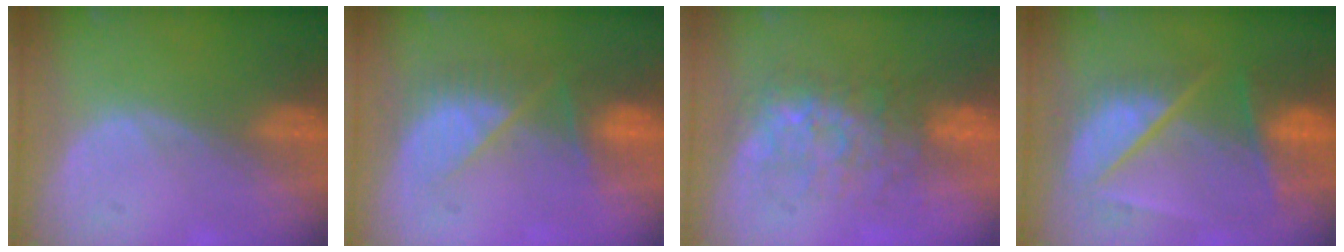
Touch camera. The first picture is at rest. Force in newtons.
{"total": 7.7, "press": 7.1, "slide": 3.1}
{"total": 7.7, "press": 7.4, "slide": 1.8}
{"total": 9.3, "press": 8.2, "slide": 4.4}